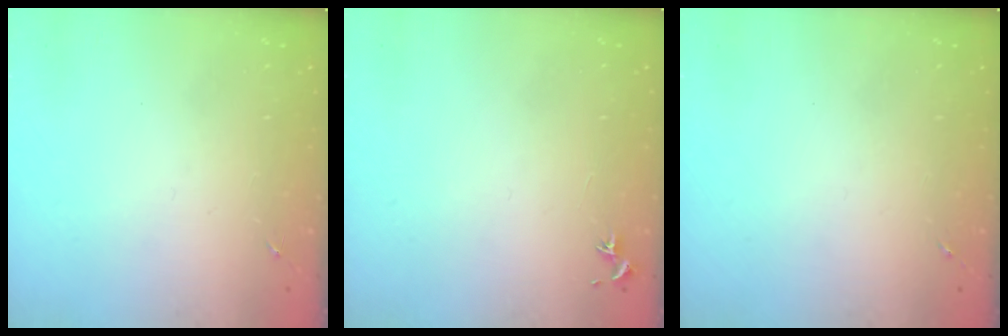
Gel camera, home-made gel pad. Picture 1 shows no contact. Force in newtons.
{"total": 0.8, "press": 0.7, "slide": 0.3}
{"total": 0.0}